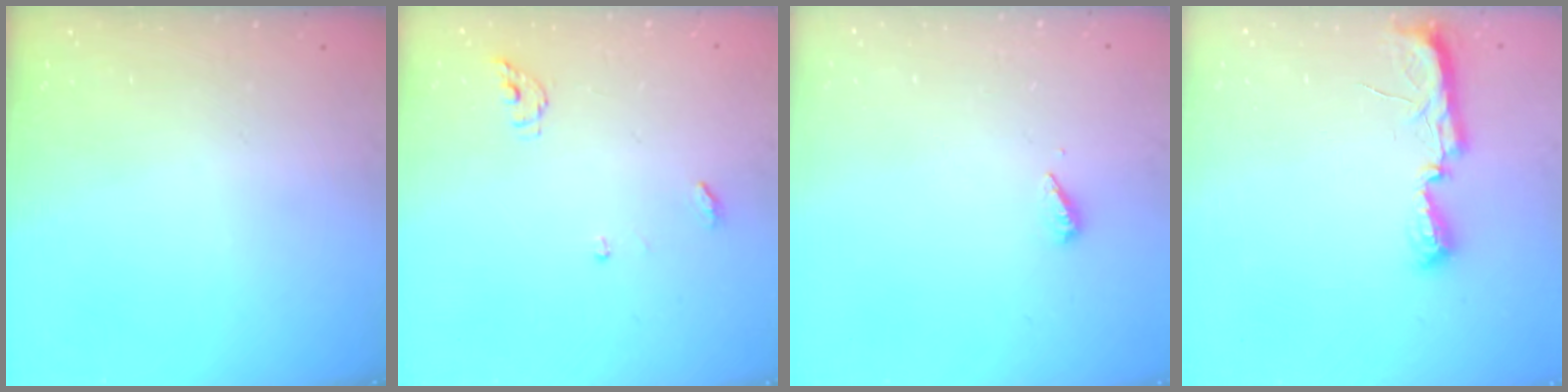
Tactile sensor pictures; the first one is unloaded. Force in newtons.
{"total": 4.8, "press": 4.8, "slide": 0.4}
{"total": 2.8, "press": 2.8, "slide": 0.2}
{"total": 9.4, "press": 8.3, "slide": 4.5}